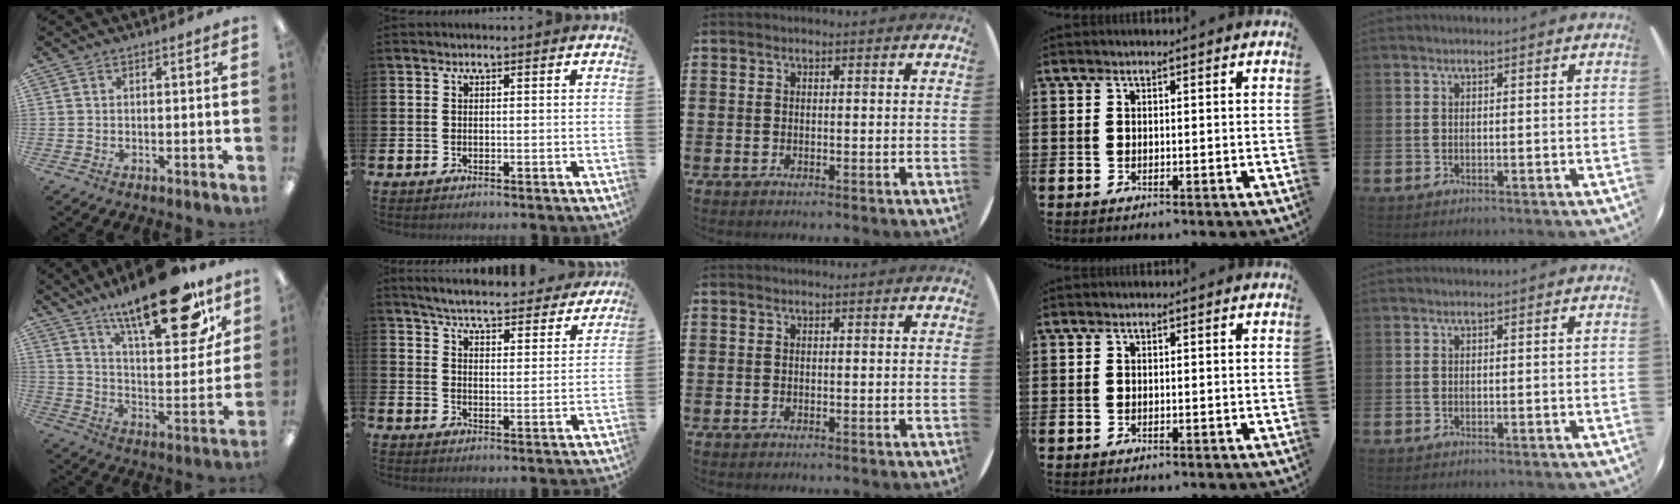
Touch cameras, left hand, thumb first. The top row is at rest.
{"thumb": {"total": 24.8, "force": [17.1, 8.0, 16.1], "torque": [-0.236, -0.105, 0.275]}, "index": {"total": 5.7, "force": [5.5, 0.5, 1.5], "torque": [-0.048, -0.038, 0.091]}}